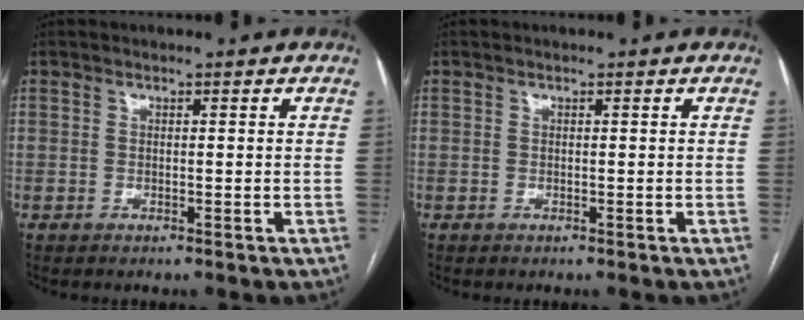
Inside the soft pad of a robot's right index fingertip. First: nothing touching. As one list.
[{"total": 0.0}]